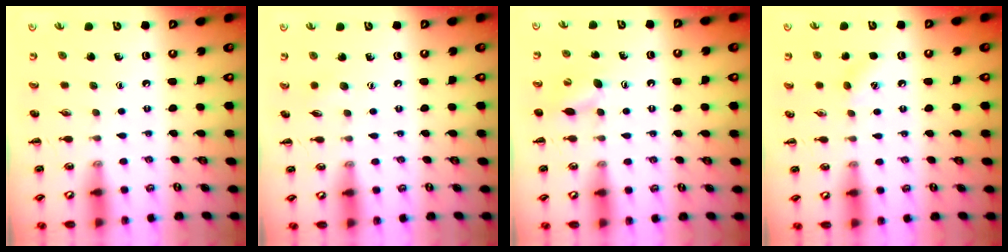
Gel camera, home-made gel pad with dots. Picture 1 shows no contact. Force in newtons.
{"total": 3.6, "press": 3.5, "slide": 0.9}
{"total": 6.4, "press": 6.2, "slide": 1.3}
{"total": 3.8, "press": 3.6, "slide": 1.0}